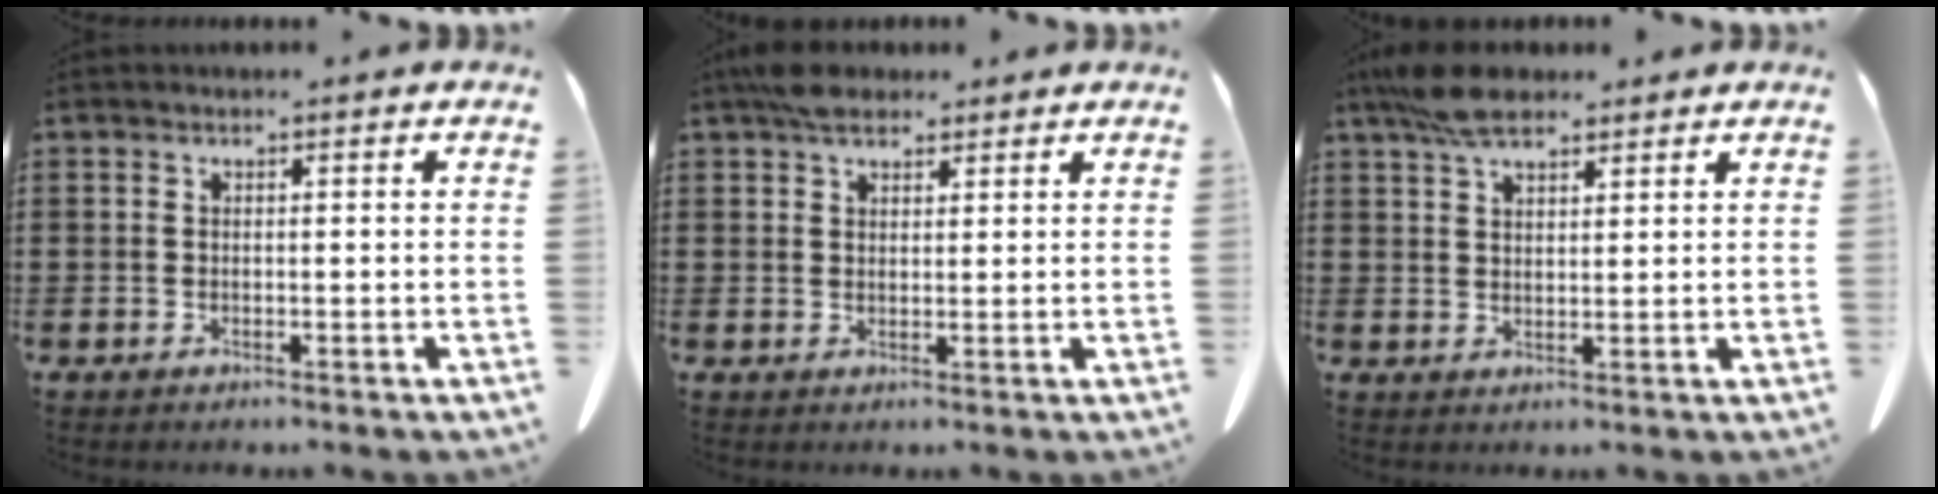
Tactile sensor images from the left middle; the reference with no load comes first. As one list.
[{"total": 4.3, "force": [3.4, 1.8, 1.9], "torque": [-0.037, 0.000, 0.064]}, {"total": 6.3, "force": [4.8, 2.3, 3.4], "torque": [-0.079, 0.000, 0.091]}]